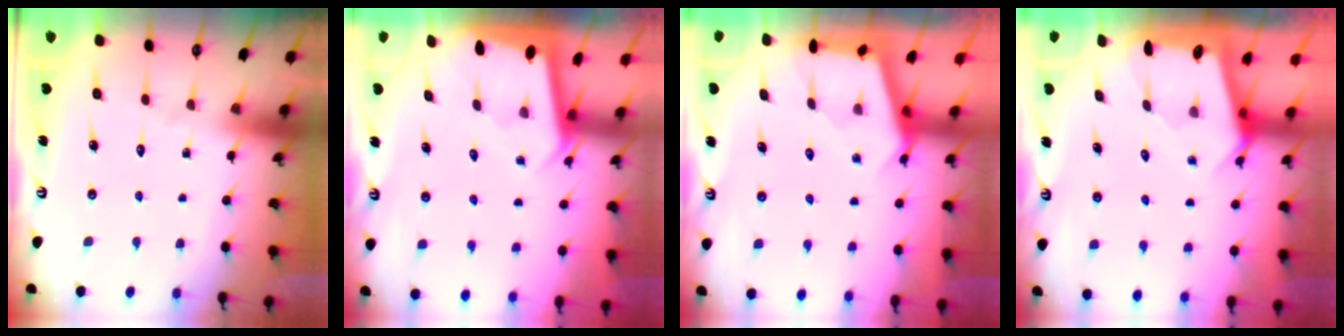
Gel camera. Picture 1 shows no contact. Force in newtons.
{"total": 1.9, "press": 1.9, "slide": 0.1}
{"total": 2.9, "press": 2.9, "slide": 0.3}
{"total": 2.5, "press": 2.5, "slide": 0.2}